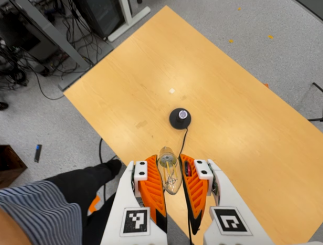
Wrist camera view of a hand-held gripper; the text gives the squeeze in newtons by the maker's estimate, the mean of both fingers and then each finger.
{"total": 22.3, "left": 25.8, "right": 18.9}